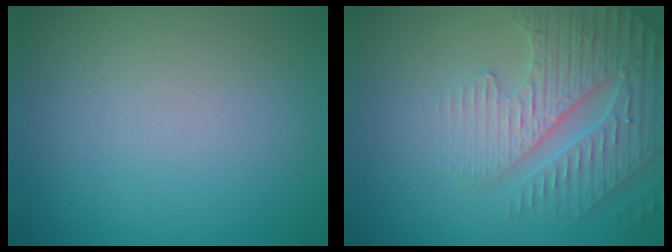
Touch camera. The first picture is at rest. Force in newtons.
{"total": 4.5, "press": 4.3, "slide": 1.2}